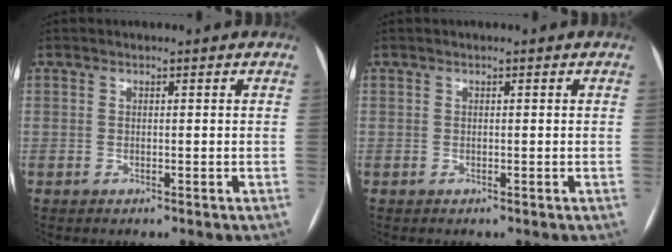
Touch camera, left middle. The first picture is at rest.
{"total": 0.0}